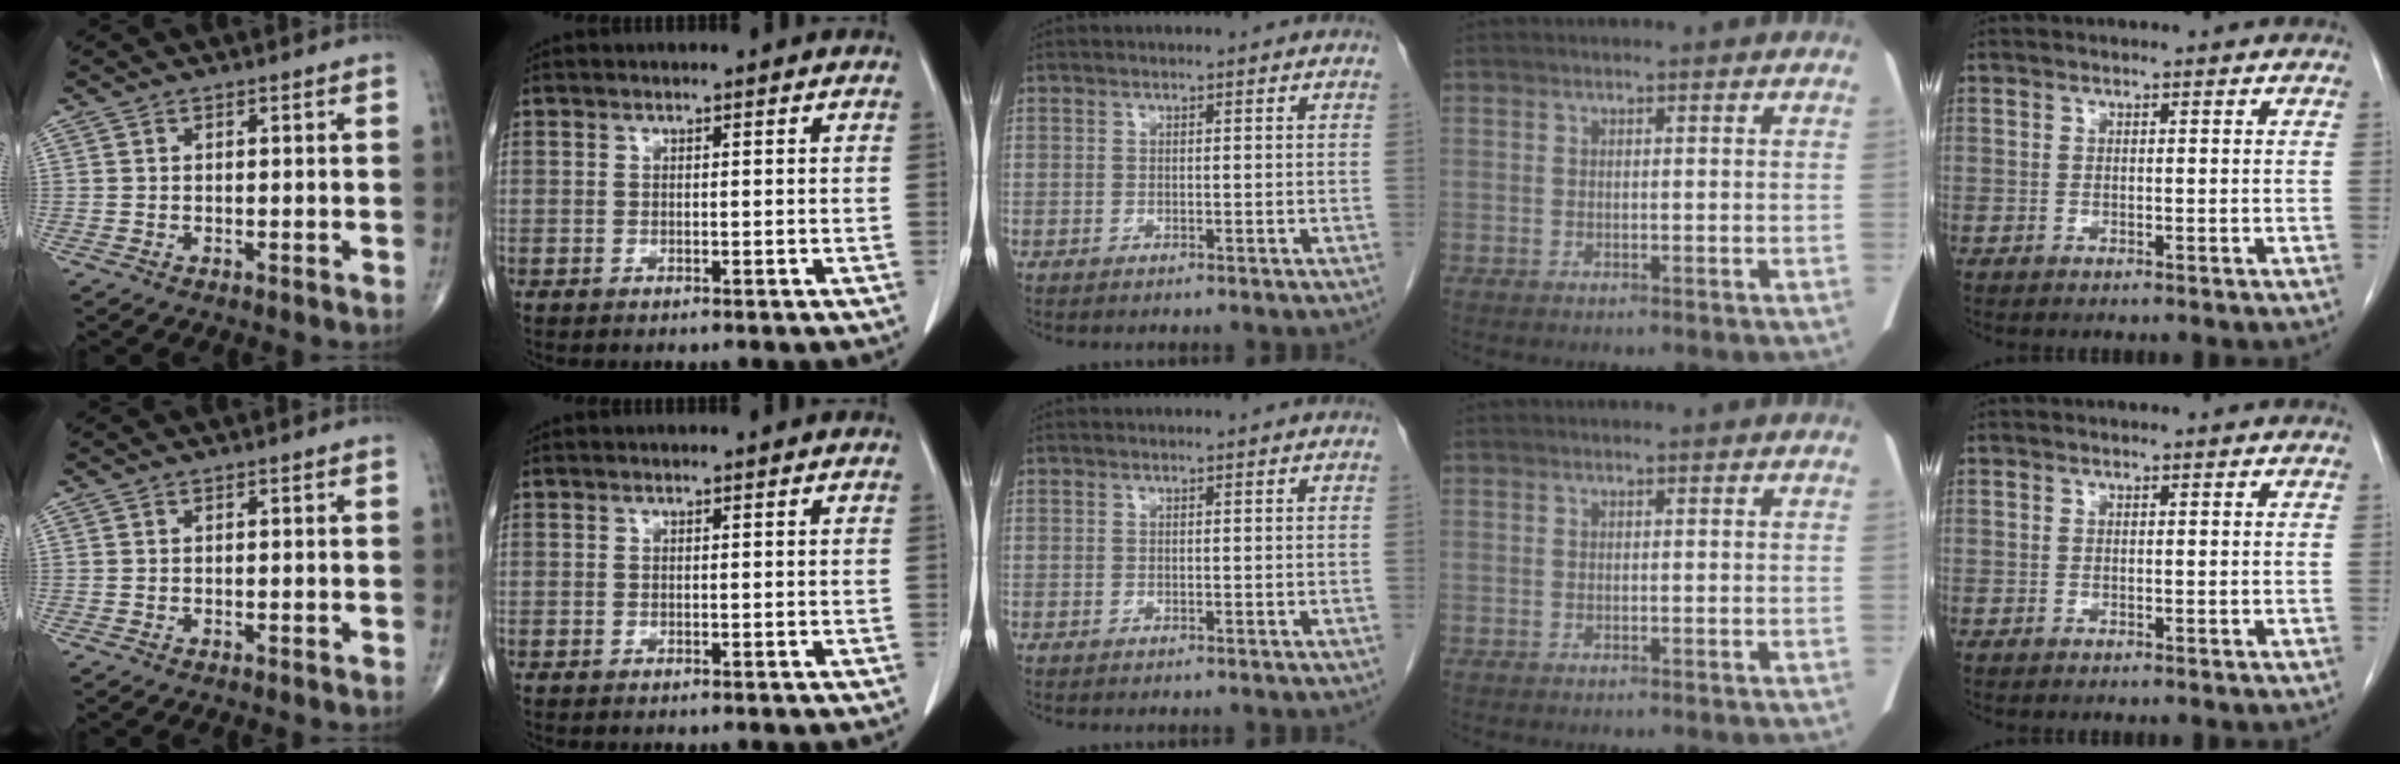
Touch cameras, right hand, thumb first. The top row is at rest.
{}